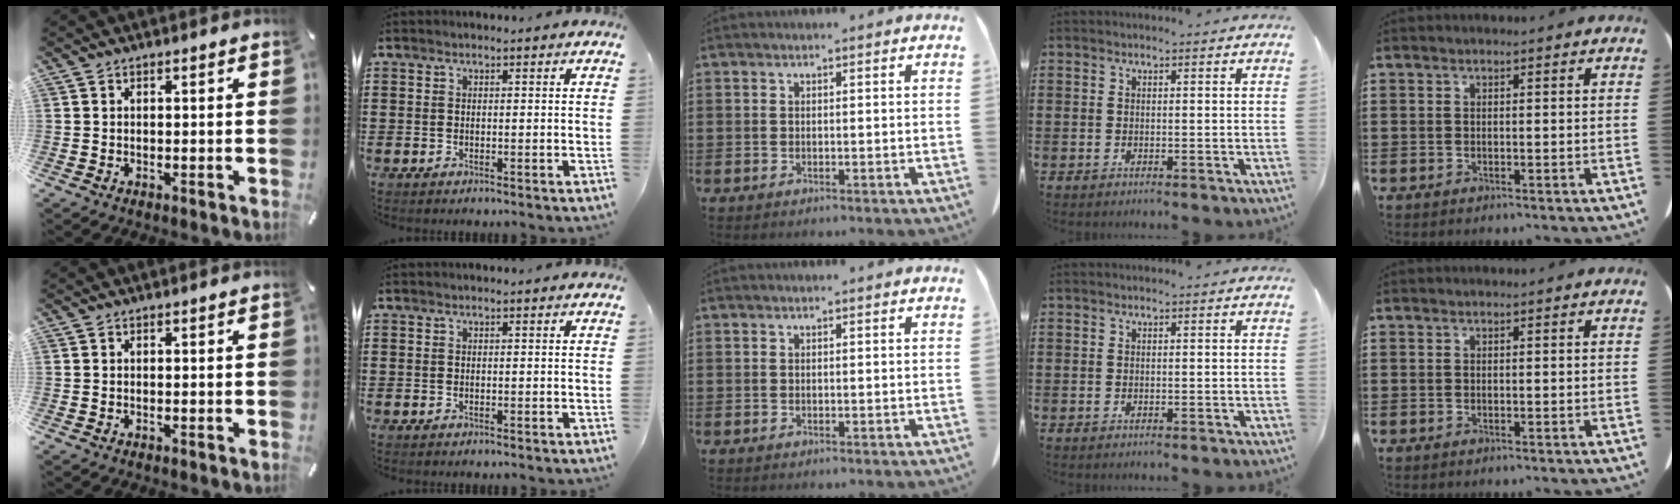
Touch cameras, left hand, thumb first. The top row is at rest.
{}